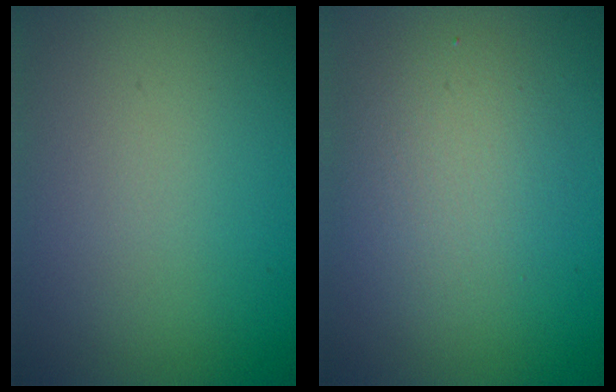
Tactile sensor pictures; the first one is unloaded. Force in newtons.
{"total": 3.0, "press": 3.0, "slide": 0.1}